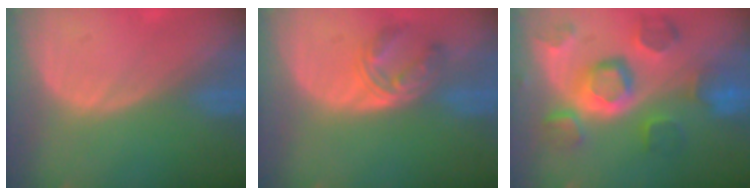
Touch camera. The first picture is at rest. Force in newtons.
{"total": 5.5, "press": 5.0, "slide": 2.3}
{"total": 11.5, "press": 10.0, "slide": 5.6}